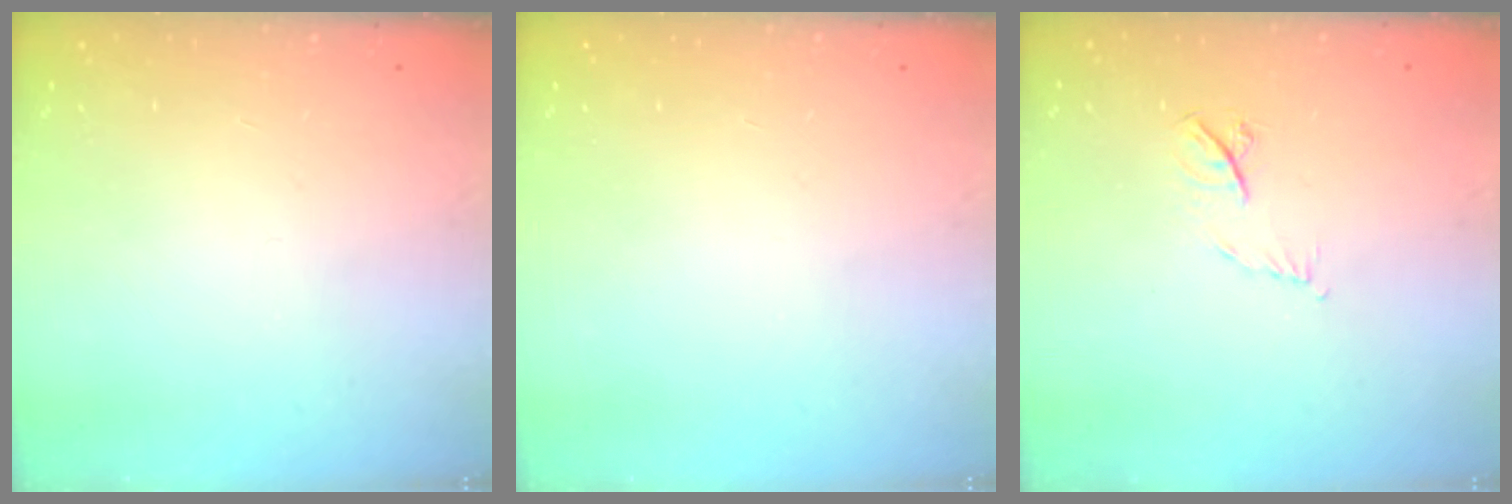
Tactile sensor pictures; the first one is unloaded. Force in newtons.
{"total": 0.0}
{"total": 5.2, "press": 5.1, "slide": 0.8}